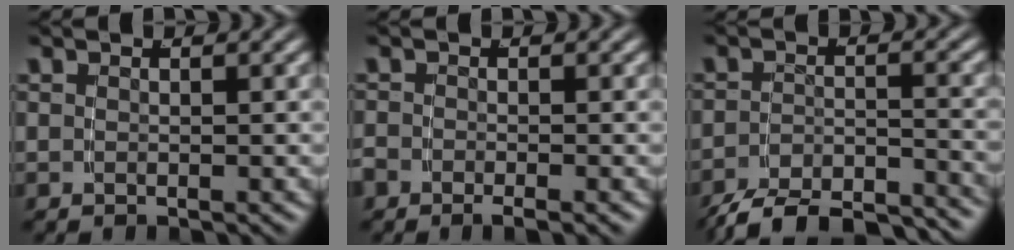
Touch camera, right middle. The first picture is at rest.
{"total": 1.9, "force": [-1.6, 0.8, 0.8], "torque": [-0.013, -0.005, -0.029]}
{"total": 9.2, "force": [-8.4, 2.4, 2.8], "torque": [-0.033, -0.019, -0.128]}